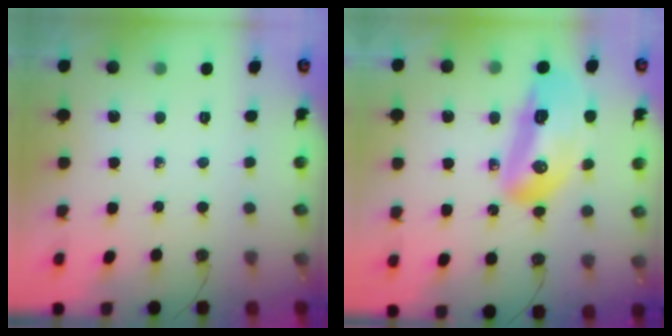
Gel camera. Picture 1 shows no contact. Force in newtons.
{"total": 17.0, "press": 16.8, "slide": 2.1}